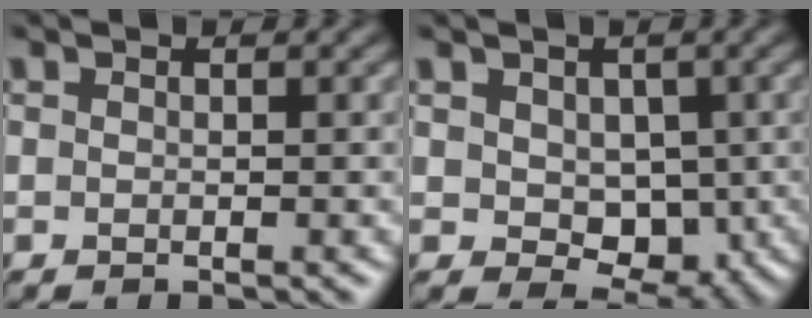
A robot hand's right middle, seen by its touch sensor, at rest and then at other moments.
{"total": 4.2, "force": [0.0, 3.2, 2.7], "torque": [-0.038, -0.008, 0.005]}